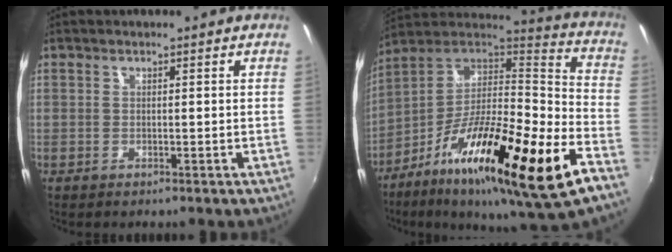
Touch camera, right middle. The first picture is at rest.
{"total": 28.9, "force": [-14.0, 3.2, 25.1], "torque": [-0.394, -0.047, -0.244]}